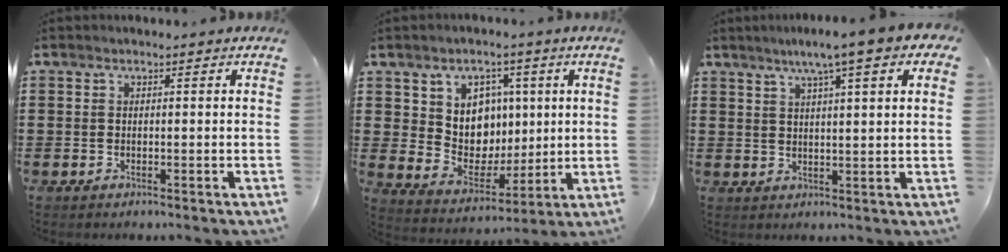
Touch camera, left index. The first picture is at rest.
{"total": 7.9, "force": [2.7, 7.0, 2.5], "torque": [-0.072, -0.012, 0.052]}
{"total": 6.7, "force": [4.3, -0.1, 5.2], "torque": [-0.102, -0.004, 0.070]}